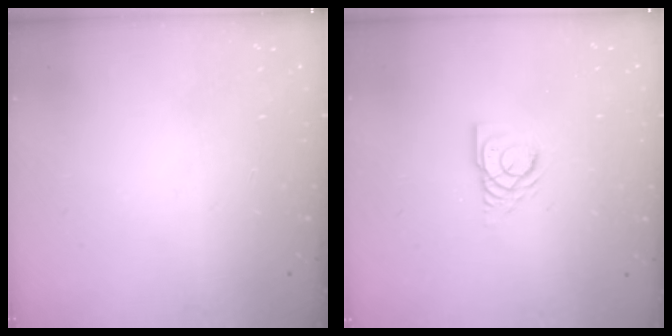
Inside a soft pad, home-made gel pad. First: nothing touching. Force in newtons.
{"total": 3.6, "press": 3.6, "slide": 0.2}